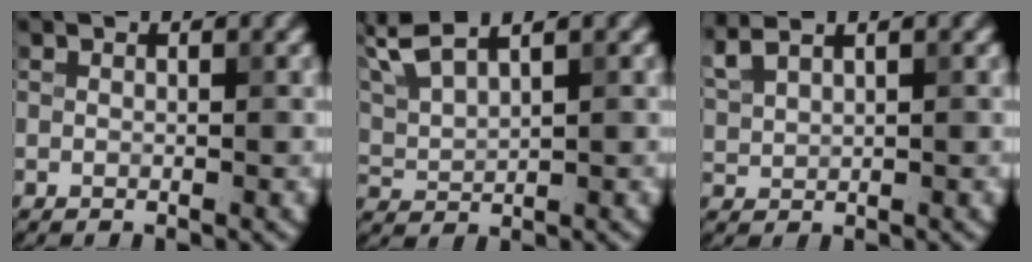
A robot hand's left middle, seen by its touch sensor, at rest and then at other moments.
{"total": 4.8, "force": [3.9, 1.0, 2.5], "torque": [-0.067, 0.019, 0.077]}
{"total": 3.1, "force": [2.5, 0.8, 1.7], "torque": [-0.050, 0.017, 0.050]}